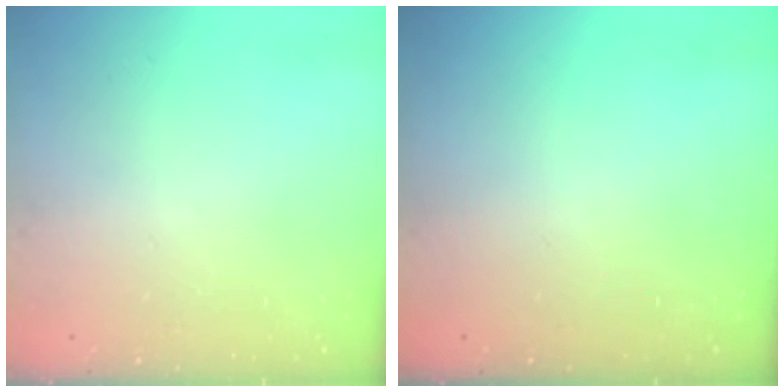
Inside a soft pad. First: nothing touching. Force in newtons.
{"total": 0.0}